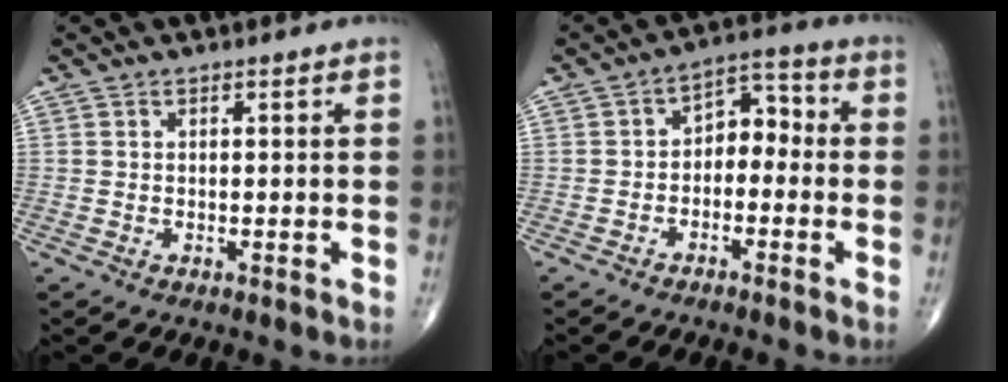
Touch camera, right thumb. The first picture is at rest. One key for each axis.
{"total": 6.4, "fx": -1.4, "fy": 4.4, "fz": 4.4, "tx": -0.040, "ty": 0.043, "tz": -0.039}